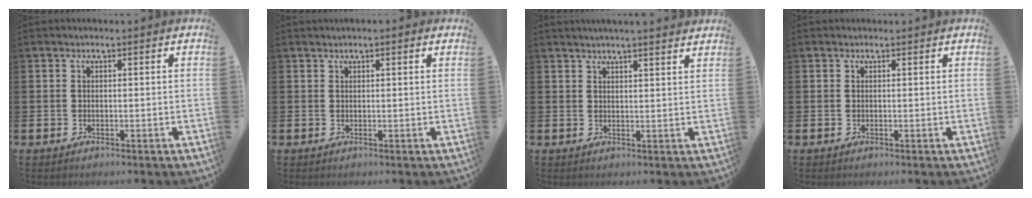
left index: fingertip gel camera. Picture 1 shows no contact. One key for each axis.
{"total": 0.9, "fx": 0.8, "fy": 0.2, "fz": 0.4, "tx": -0.002, "ty": 0.000, "tz": 0.013}
{"total": 3.0, "fx": 3.0, "fy": -0.4, "fz": 0.5, "tx": -0.008, "ty": -0.014, "tz": 0.053}
{"total": 0.0}